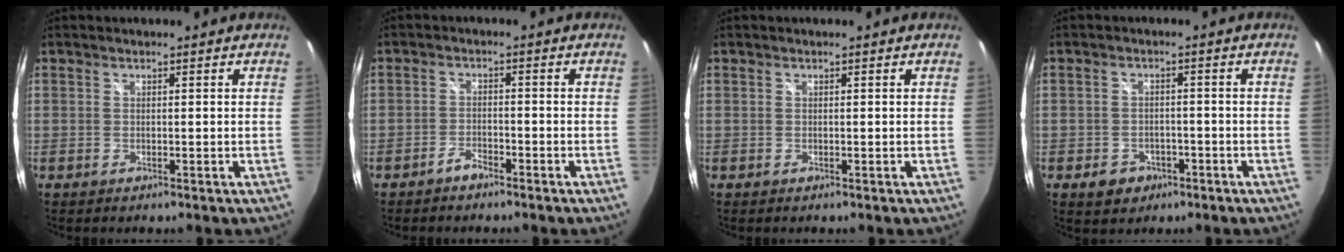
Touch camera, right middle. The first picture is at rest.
{"total": 2.3, "force": [-2.1, 0.7, 0.7], "torque": [-0.023, 0.003, -0.036]}
{"total": 0.0}
{"total": 5.0, "force": [-2.7, 3.9, 1.7], "torque": [-0.047, 0.004, -0.032]}